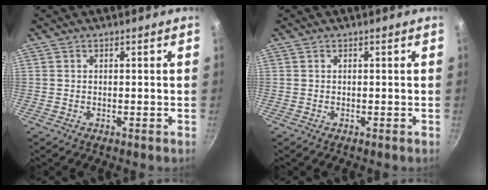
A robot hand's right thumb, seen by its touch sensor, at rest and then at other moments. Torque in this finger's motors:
{"motor_torque": [0.00, 0.00, 0.01, -0.01, 0.00]}